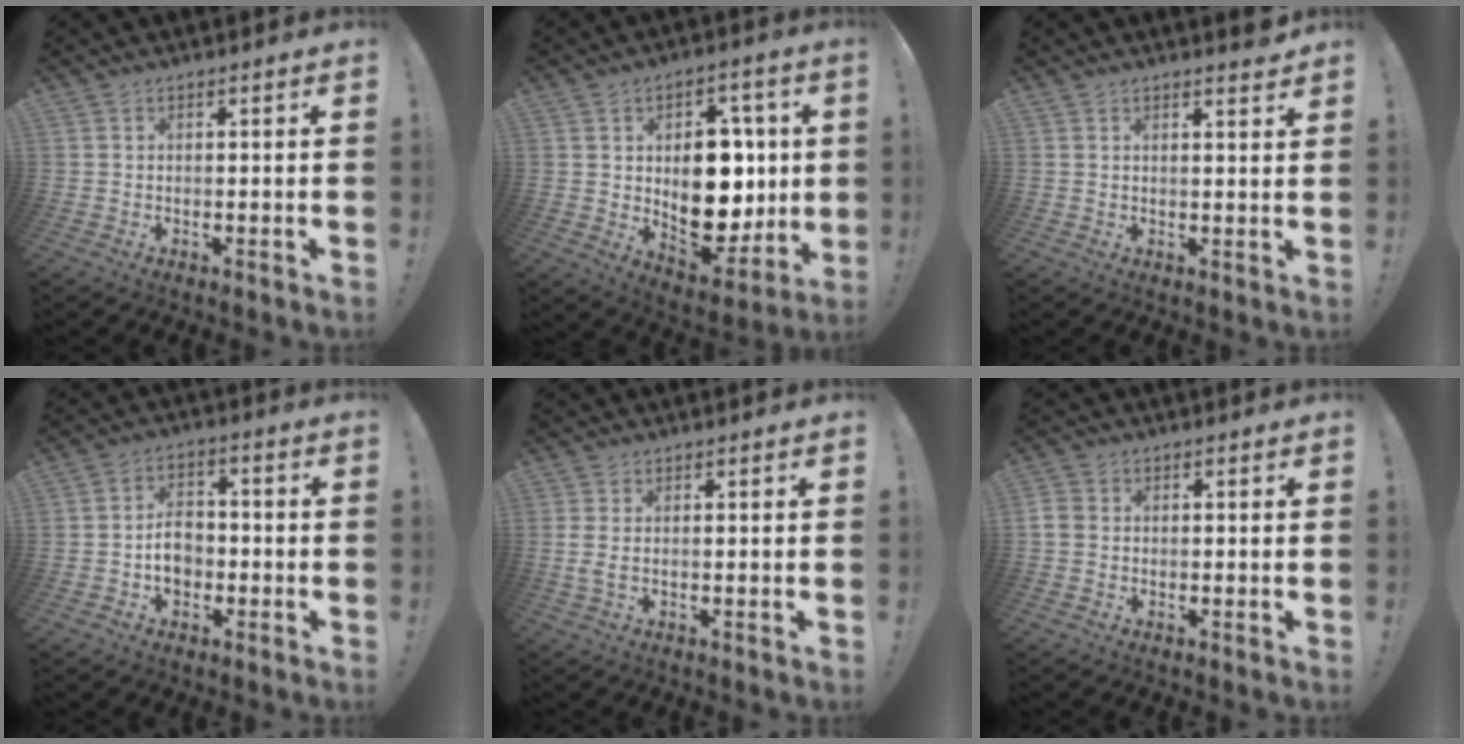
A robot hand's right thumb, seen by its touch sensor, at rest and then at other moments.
{"total": 17.7, "force": [1.3, 12.4, 12.5], "torque": [-0.164, -0.011, 0.037]}
{"total": 2.5, "force": [2.3, -0.4, 1.0], "torque": [-0.004, -0.023, 0.036]}
{"total": 7.4, "force": [-1.8, 5.5, 4.7], "torque": [-0.067, 0.011, -0.031]}
{"total": 2.2, "force": [0.4, 0.7, 2.1], "torque": [-0.034, -0.004, 0.008]}
{"total": 2.5, "force": [-0.5, 2.0, 1.4], "torque": [-0.033, 0.005, -0.008]}